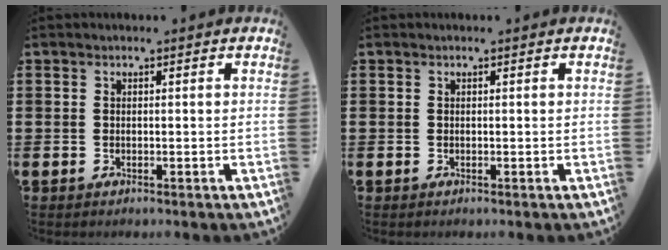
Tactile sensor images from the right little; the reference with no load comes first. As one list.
[{"total": 0.0}]